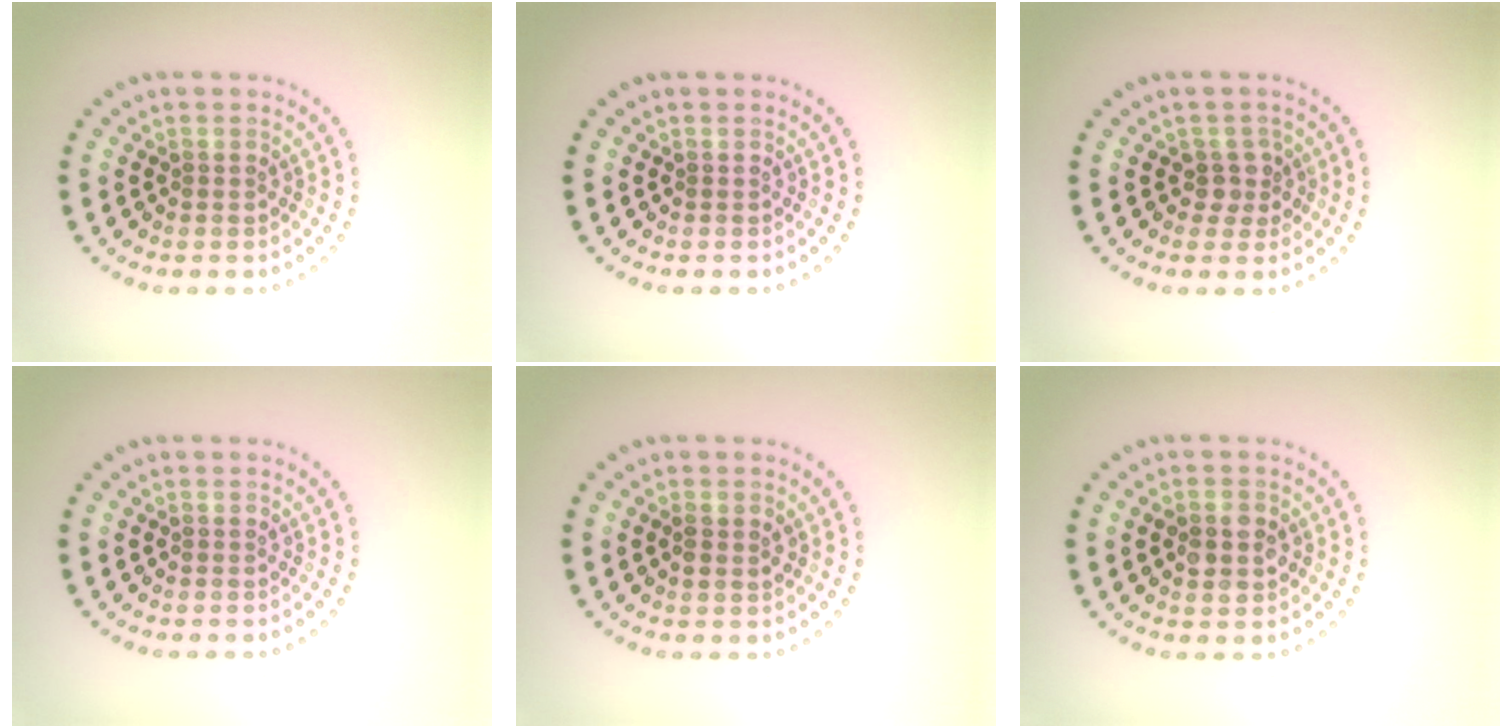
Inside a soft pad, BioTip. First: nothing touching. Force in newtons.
{"total": 0.0}
{"total": 1.8, "press": 1.4, "slide": 1.1}
{"total": 0.0}
{"total": 1.5, "press": 1.4, "slide": 0.4}
{"total": 2.8, "press": 2.8, "slide": 0.2}